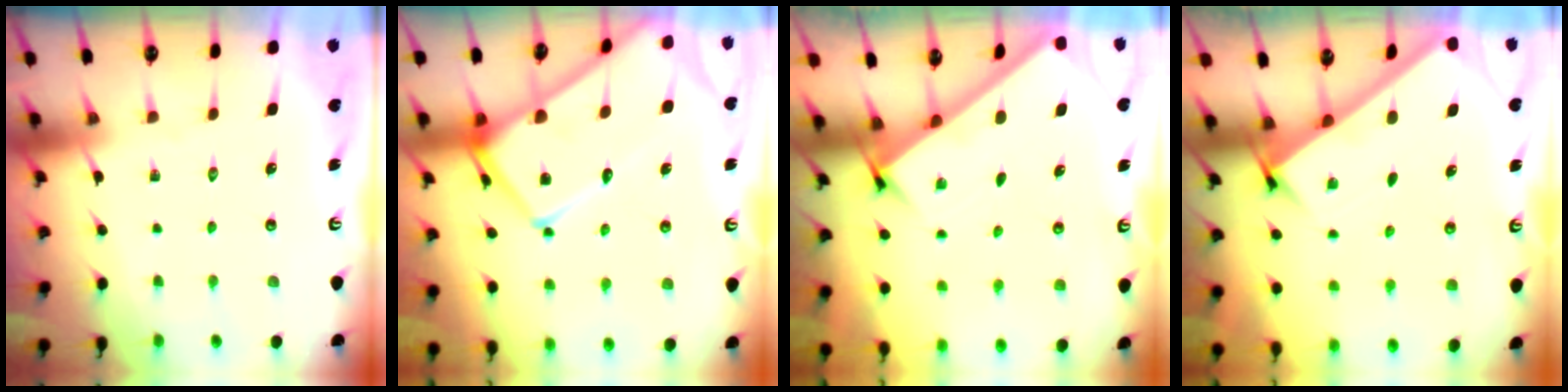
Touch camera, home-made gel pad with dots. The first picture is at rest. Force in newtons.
{"total": 18.4, "press": 18.3, "slide": 1.7}
{"total": 2.6, "press": 2.6, "slide": 0.3}
{"total": 3.0, "press": 3.0, "slide": 0.1}